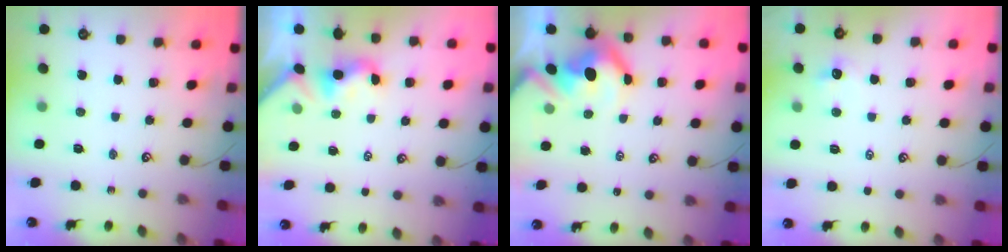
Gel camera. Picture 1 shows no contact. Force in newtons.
{"total": 1.7, "press": 1.7, "slide": 0.5}
{"total": 10.1, "press": 10.0, "slide": 1.3}
{"total": 0.7, "press": 0.3, "slide": 0.6}